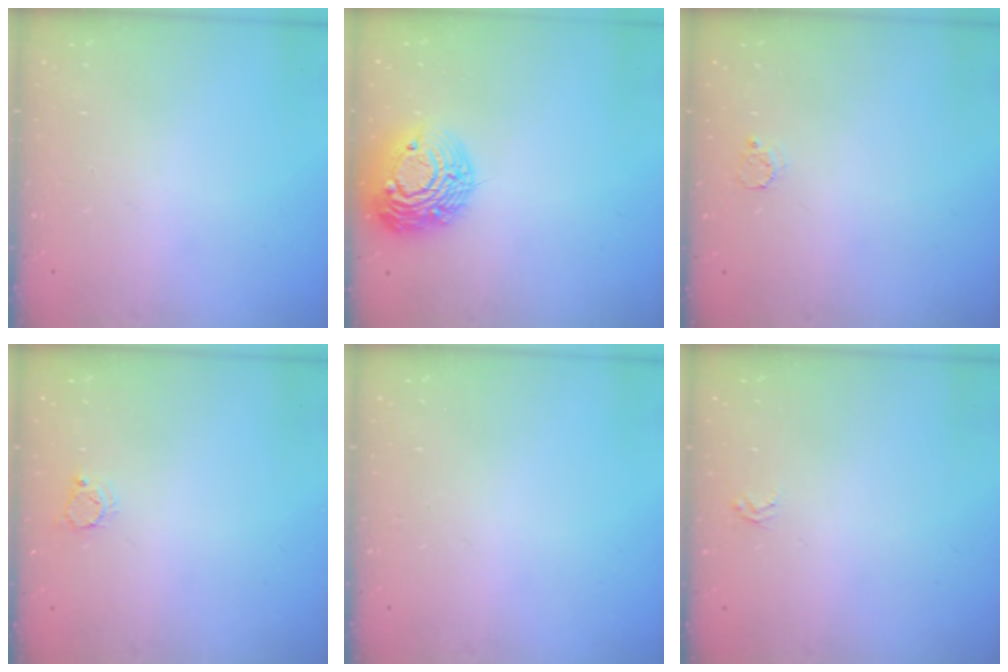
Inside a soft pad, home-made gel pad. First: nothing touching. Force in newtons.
{"total": 14.6, "press": 14.6, "slide": 1.1}
{"total": 2.5, "press": 2.5, "slide": 0.3}
{"total": 3.1, "press": 3.1, "slide": 0.4}
{"total": 0.0}
{"total": 1.9, "press": 1.9, "slide": 0.2}